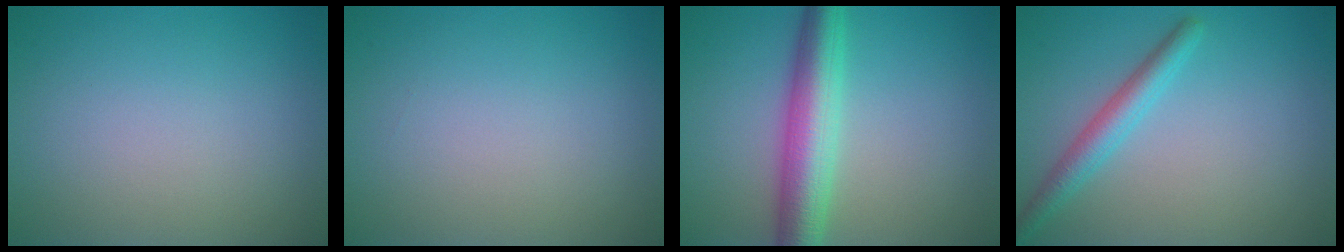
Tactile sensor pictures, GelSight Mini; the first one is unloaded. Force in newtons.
{"total": 0.0}
{"total": 6.2, "press": 6.2, "slide": 0.1}
{"total": 2.8, "press": 2.8, "slide": 0.1}